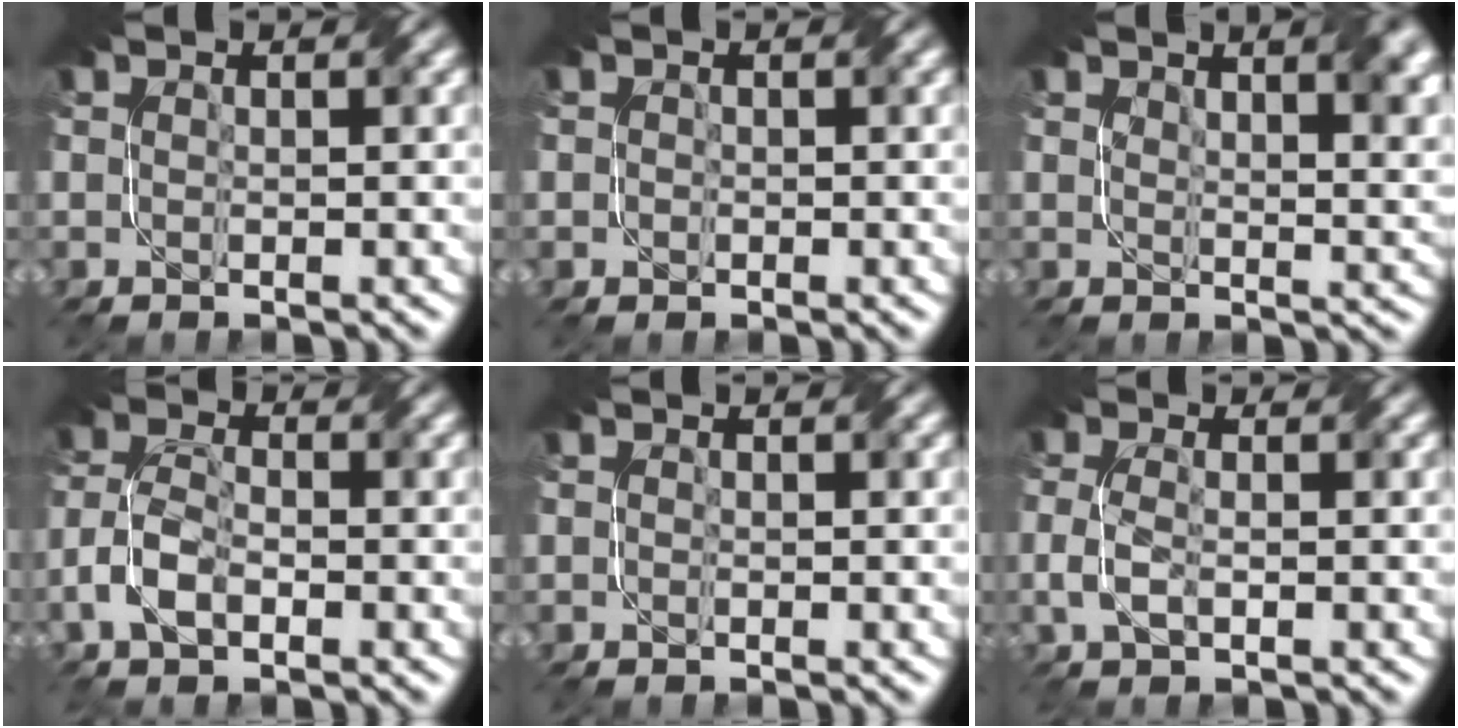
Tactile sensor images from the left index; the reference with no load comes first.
{"total": 0.6, "force": [0.0, 0.6, 0.1], "torque": [0.001, -0.002, -0.002]}
{"total": 6.2, "force": [3.5, 2.5, 4.5], "torque": [-0.037, 0.009, 0.052]}
{"total": 3.5, "force": [-1.8, 1.8, 2.5], "torque": [-0.057, 0.006, -0.041]}
{"total": 0.0}
{"total": 1.9, "force": [-0.6, 0.9, 1.6], "torque": [-0.045, 0.002, -0.012]}